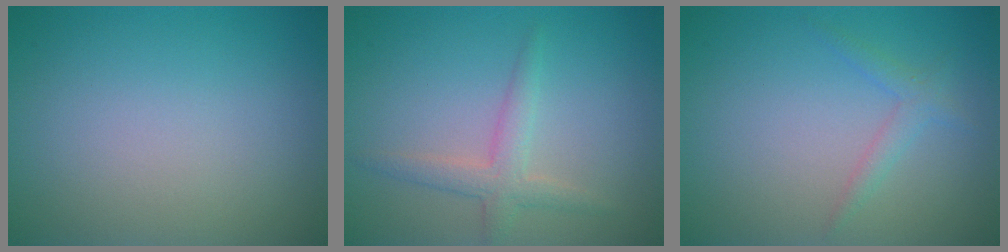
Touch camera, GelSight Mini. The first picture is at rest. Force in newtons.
{"total": 2.4, "press": 2.4, "slide": 0.1}
{"total": 1.4, "press": 1.4, "slide": 0.1}